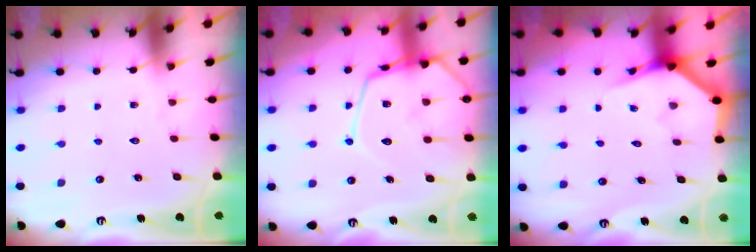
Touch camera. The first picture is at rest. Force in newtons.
{"total": 17.1, "press": 17.1, "slide": 1.7}
{"total": 3.9, "press": 3.8, "slide": 0.4}